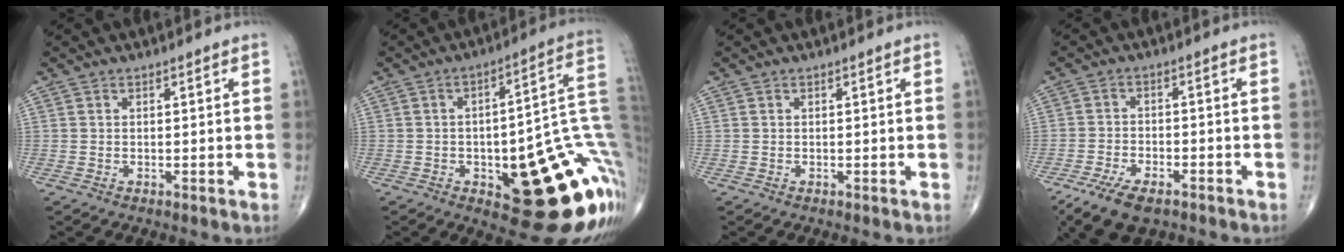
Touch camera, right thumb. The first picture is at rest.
{"total": 25.4, "force": [-4.7, 9.2, 23.2], "torque": [-0.228, 0.027, -0.045]}
{"total": 0.0}
{"total": 9.4, "force": [-6.3, 4.2, 5.7], "torque": [-0.100, 0.008, -0.109]}